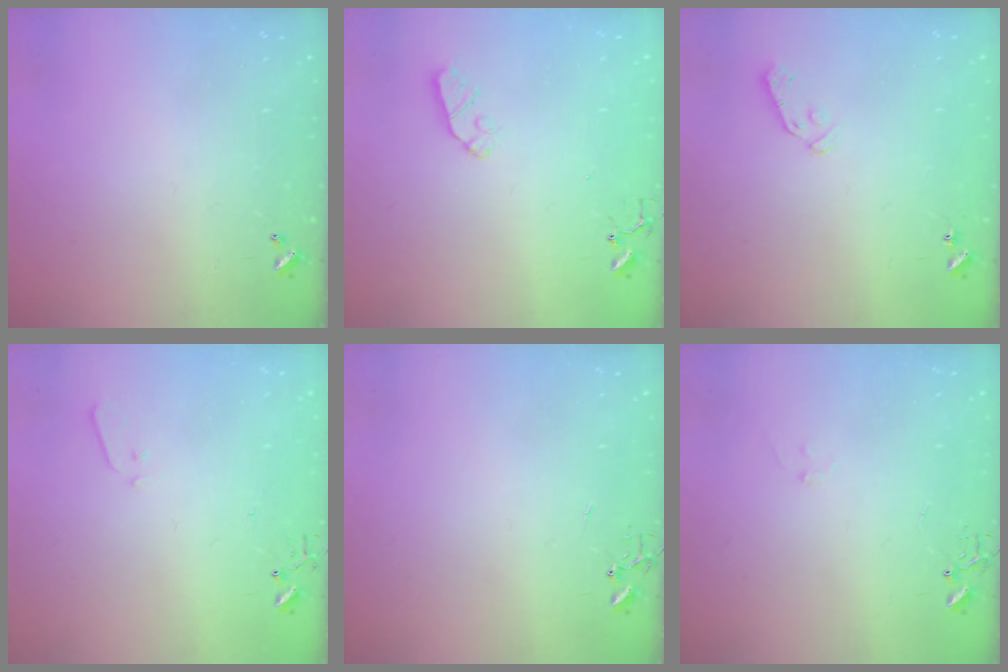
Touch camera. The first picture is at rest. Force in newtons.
{"total": 6.6, "press": 6.6, "slide": 0.2}
{"total": 5.9, "press": 5.9, "slide": 0.6}
{"total": 3.3, "press": 3.2, "slide": 0.6}
{"total": 0.0}
{"total": 7.0, "press": 7.0, "slide": 0.7}